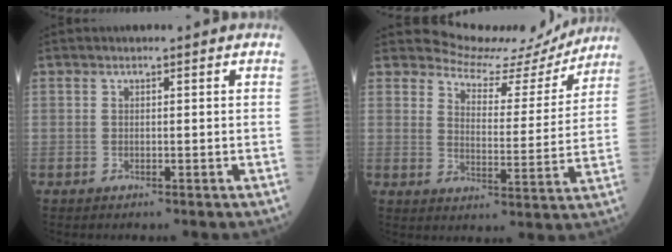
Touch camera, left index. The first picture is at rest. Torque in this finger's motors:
{"motor_torque": [0.76, -0.90, 0.03, -0.01]}